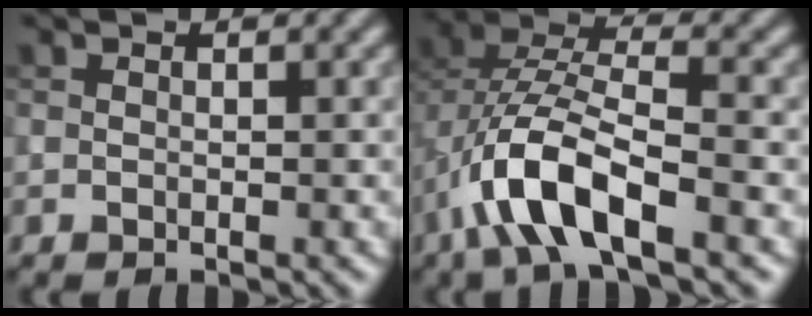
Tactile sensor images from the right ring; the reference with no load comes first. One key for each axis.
{"total": 8.0, "fx": -3.5, "fy": 3.2, "fz": 6.4, "tx": -0.135, "ty": 0.004, "tz": -0.073}